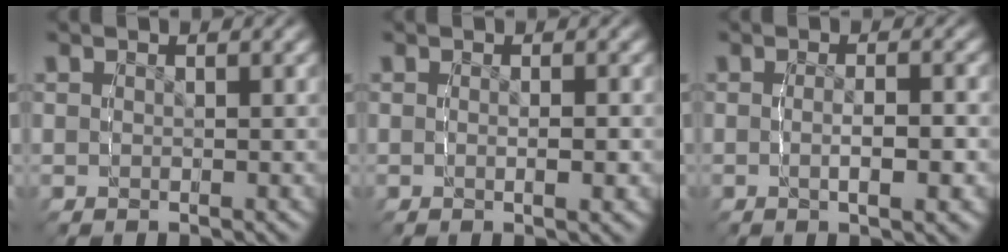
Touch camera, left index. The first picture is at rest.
{"total": 1.1, "force": [-0.3, 0.0, 1.0], "torque": [-0.020, -0.003, -0.005]}
{"total": 2.5, "force": [-1.0, 0.5, 2.3], "torque": [-0.039, -0.003, -0.018]}